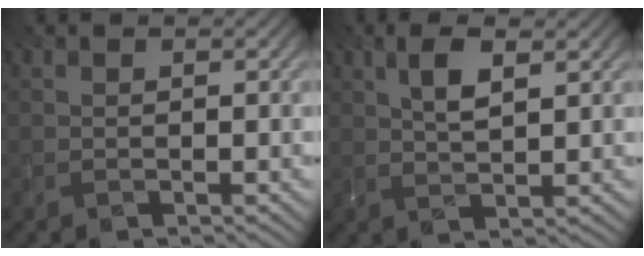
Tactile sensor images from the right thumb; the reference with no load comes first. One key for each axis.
{"total": 4.1, "fx": 1.9, "fy": 1.3, "fz": 3.3, "tx": -0.077, "ty": 0.001, "tz": 0.038}